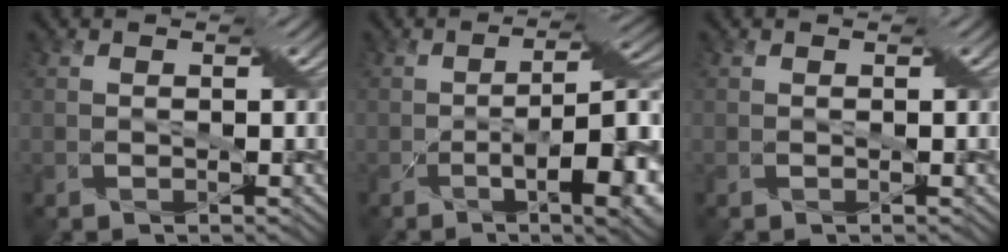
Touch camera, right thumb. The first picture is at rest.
{"total": 13.0, "force": [-3.5, 4.0, 11.9], "torque": [-0.163, -0.009, -0.041]}
{"total": 0.0}